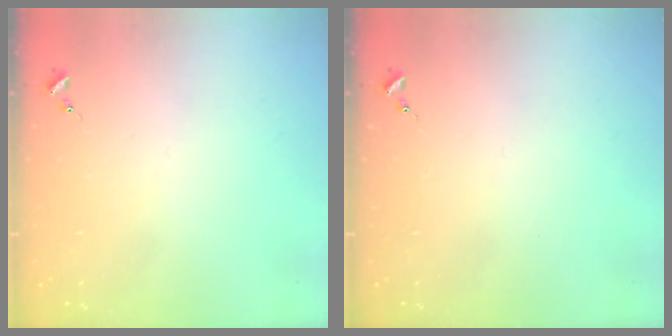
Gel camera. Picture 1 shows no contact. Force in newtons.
{"total": 0.0}